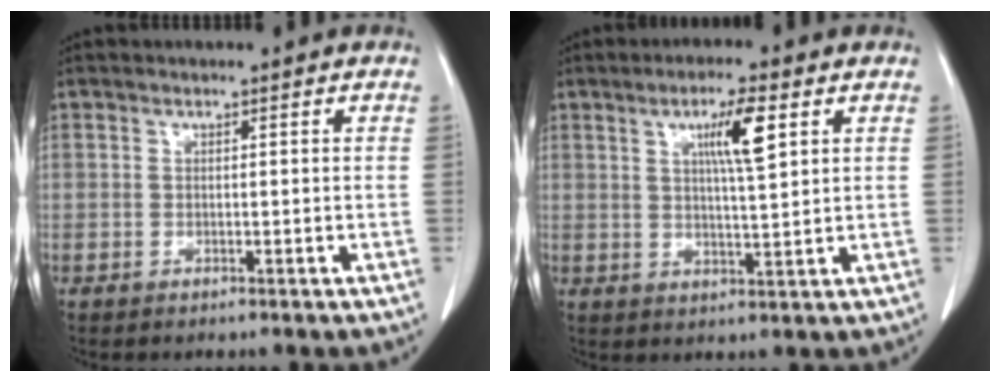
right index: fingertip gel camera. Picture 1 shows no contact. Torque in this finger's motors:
{"motor_torque": [1.01, 0.41, 0.43, 0.08]}